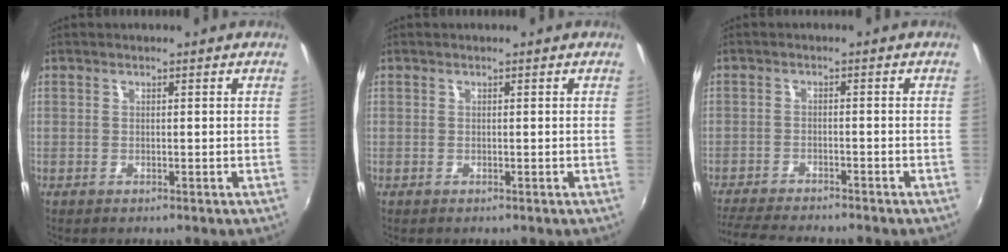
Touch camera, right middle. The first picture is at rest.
{"total": 0.0}
{"total": 9.4, "force": [-8.6, 1.0, 3.7], "torque": [-0.096, -0.024, -0.143]}